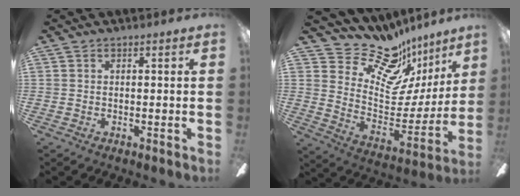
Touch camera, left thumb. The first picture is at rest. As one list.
[{"total": 18.0, "force": [13.9, 9.0, 7.0], "torque": [-0.098, -0.122, 0.240]}]